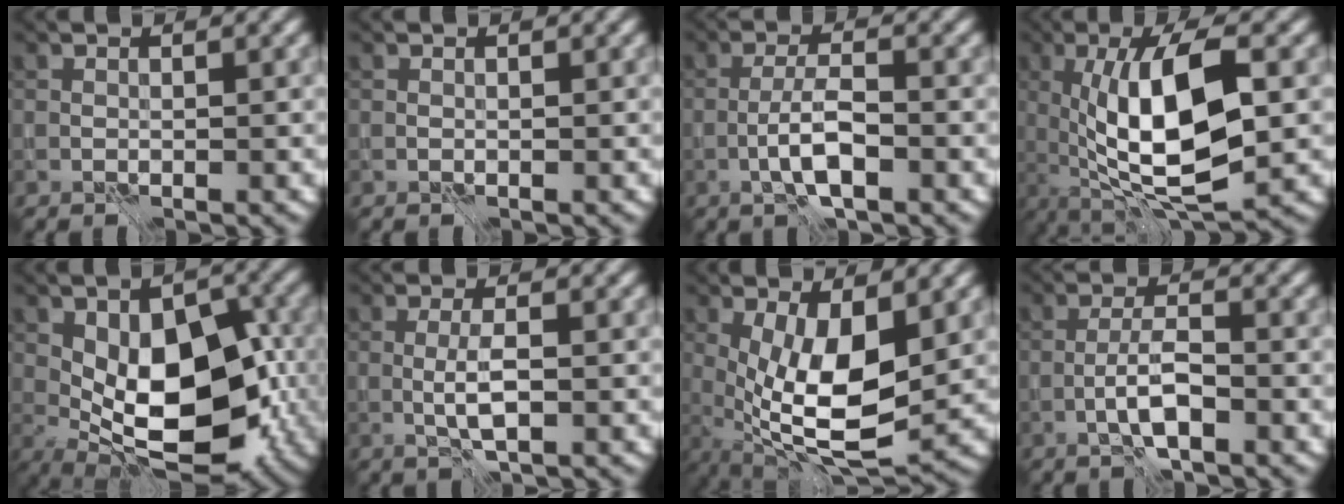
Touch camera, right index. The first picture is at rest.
{"total": 0.0}
{"total": 3.3, "force": [-1.7, 0.6, 2.8], "torque": [-0.053, 0.005, -0.036]}
{"total": 10.8, "force": [0.1, 3.4, 10.2], "torque": [-0.163, -0.001, 0.000]}
{"total": 11.5, "force": [-1.5, 6.3, 9.5], "torque": [-0.129, -0.003, -0.026]}
{"total": 2.1, "force": [-0.5, 0.3, 2.0], "torque": [-0.044, -0.001, -0.009]}
{"total": 9.2, "force": [-0.2, 3.5, 8.5], "torque": [-0.159, -0.016, -0.002]}
{"total": 2.9, "force": [-1.6, 0.5, 2.4], "torque": [-0.045, 0.006, -0.034]}